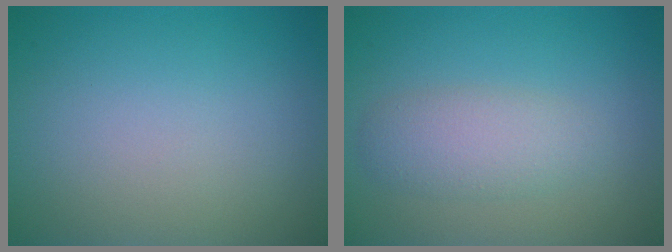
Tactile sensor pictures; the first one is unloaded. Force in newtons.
{"total": 2.9, "press": 2.9, "slide": 0.0}